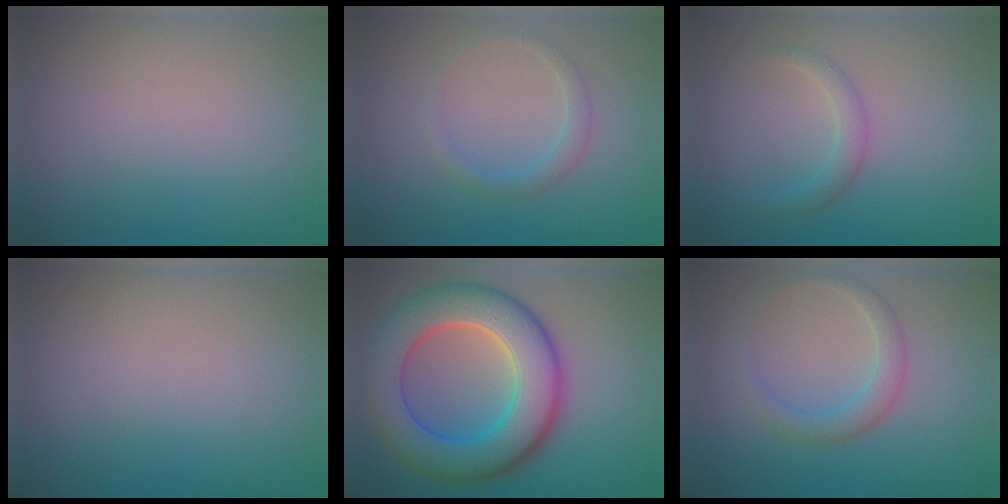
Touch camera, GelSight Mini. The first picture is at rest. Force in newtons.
{"total": 1.5, "press": 1.5, "slide": 0.1}
{"total": 1.5, "press": 1.5, "slide": 0.1}
{"total": 0.0}
{"total": 10.1, "press": 10.1, "slide": 0.3}
{"total": 2.1, "press": 2.1, "slide": 0.1}